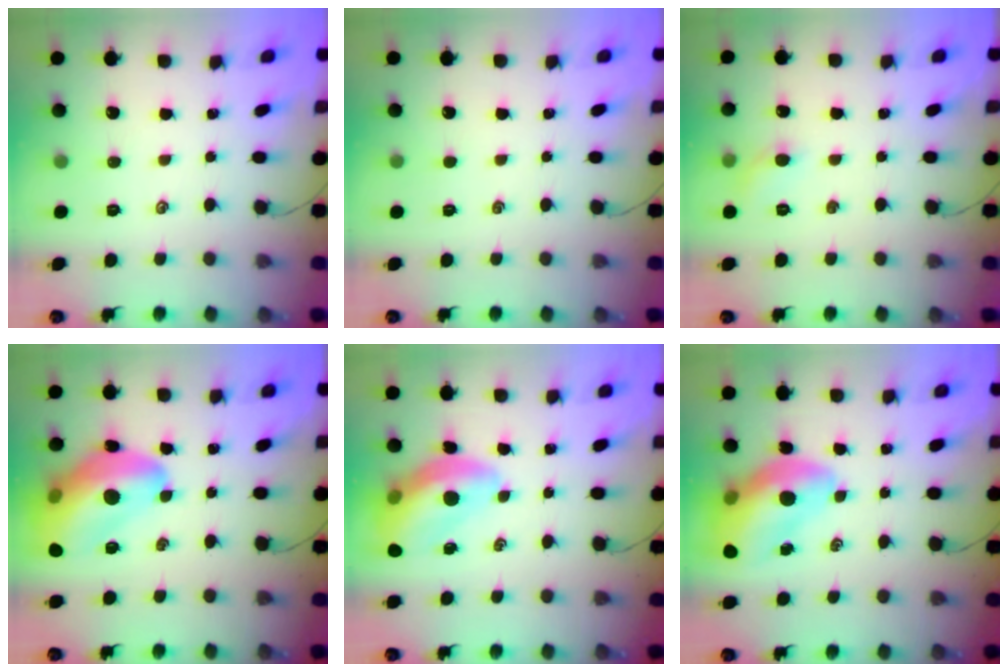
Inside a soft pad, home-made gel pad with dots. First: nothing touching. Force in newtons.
{"total": 0.0}
{"total": 5.9, "press": 5.5, "slide": 2.0}
{"total": 20.0, "press": 19.8, "slide": 2.9}
{"total": 13.4, "press": 12.9, "slide": 3.3}
{"total": 14.6, "press": 14.0, "slide": 4.1}